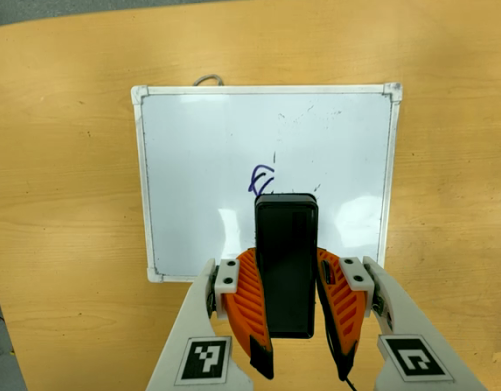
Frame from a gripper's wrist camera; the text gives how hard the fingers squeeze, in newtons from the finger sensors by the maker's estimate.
{"total": 8.9, "left": 6.5, "right": 11.3}